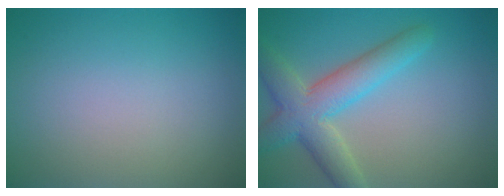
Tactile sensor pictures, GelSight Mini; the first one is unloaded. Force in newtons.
{"total": 5.8, "press": 5.8, "slide": 0.3}